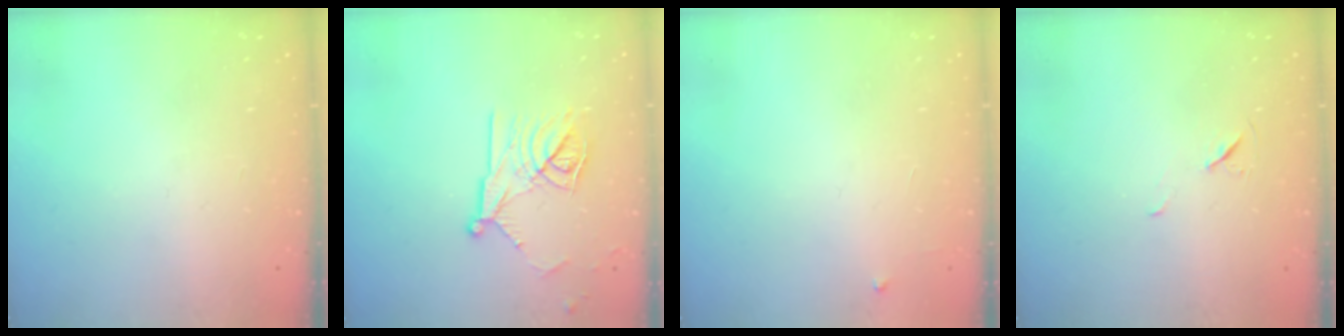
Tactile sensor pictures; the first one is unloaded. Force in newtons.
{"total": 13.5, "press": 13.5, "slide": 0.2}
{"total": 2.6, "press": 2.6, "slide": 0.4}
{"total": 4.9, "press": 4.4, "slide": 2.2}